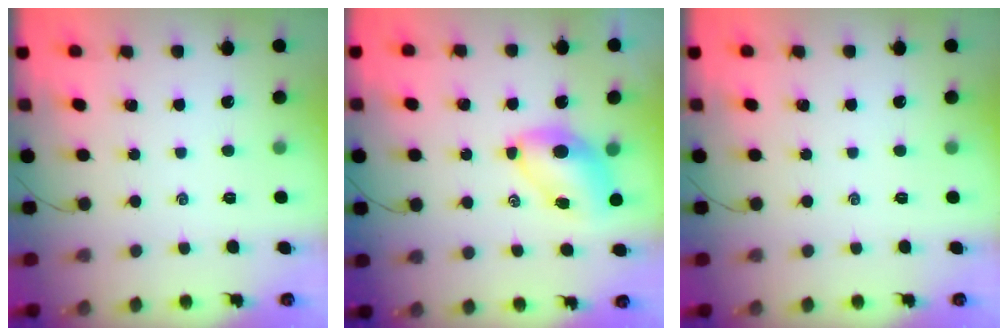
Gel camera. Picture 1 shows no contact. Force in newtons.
{"total": 7.2, "press": 7.1, "slide": 1.0}
{"total": 0.0}